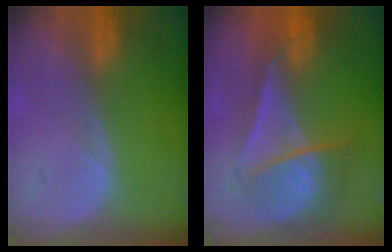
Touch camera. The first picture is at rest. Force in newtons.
{"total": 6.6, "press": 6.5, "slide": 1.2}